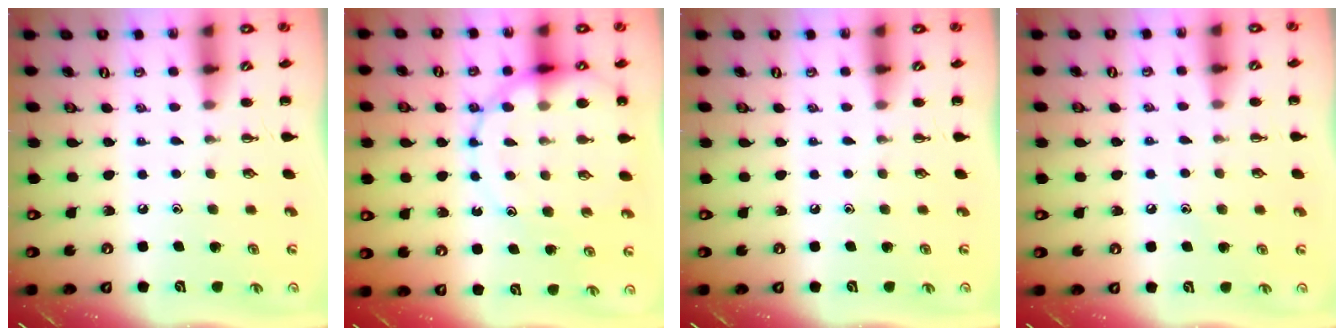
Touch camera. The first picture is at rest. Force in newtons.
{"total": 15.9, "press": 15.5, "slide": 3.7}
{"total": 0.0}
{"total": 6.2, "press": 5.9, "slide": 1.8}